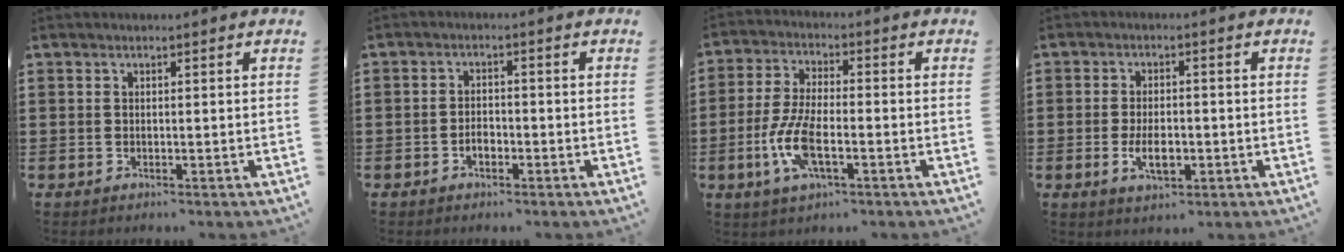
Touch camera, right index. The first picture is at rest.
{"total": 2.2, "force": [-1.1, 1.2, 1.4], "torque": [-0.029, 0.003, -0.021]}
{"total": 8.3, "force": [-2.7, 3.0, 7.2], "torque": [-0.173, -0.016, -0.056]}
{"total": 4.6, "force": [-1.2, 2.3, 3.8], "torque": [-0.065, 0.000, -0.023]}